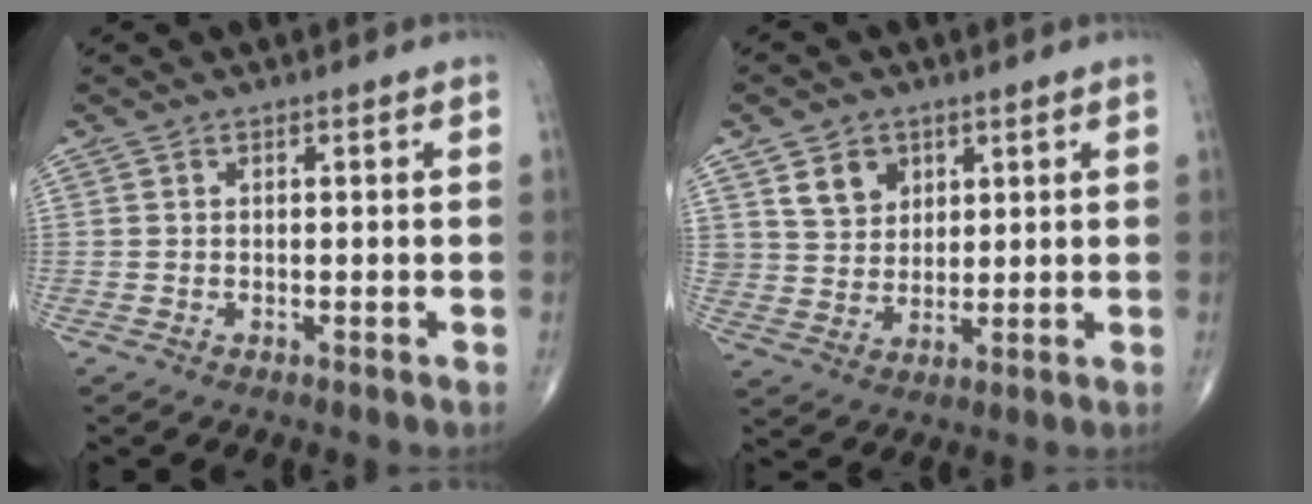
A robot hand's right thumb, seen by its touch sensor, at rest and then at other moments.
{"total": 7.0, "force": [3.5, 5.4, 2.7], "torque": [-0.023, -0.022, 0.068]}